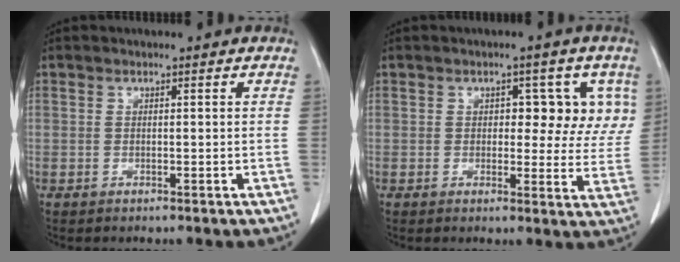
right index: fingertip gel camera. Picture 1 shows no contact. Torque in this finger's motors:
{"motor_torque": [0.16, 0.02, 0.11, 0.02]}